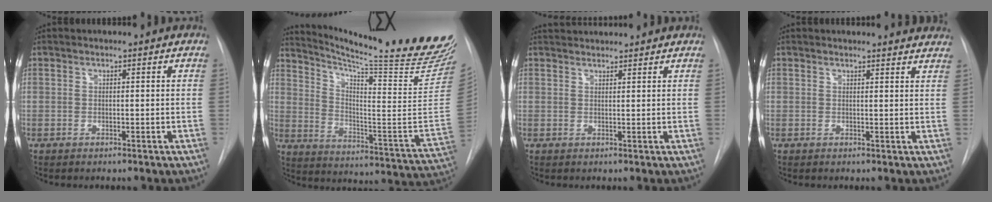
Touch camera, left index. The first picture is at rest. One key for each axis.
{"total": 26.7, "fx": 22.9, "fy": -0.5, "fz": 13.8, "tx": -0.219, "ty": -0.118, "tz": 0.312}
{"total": 4.9, "fx": 4.8, "fy": 0.2, "fz": 0.9, "tx": -0.015, "ty": 0.031, "tz": 0.064}
{"total": 6.3, "fx": 6.2, "fy": 0.5, "fz": 1.0, "tx": -0.001, "ty": -0.015, "tz": 0.042}